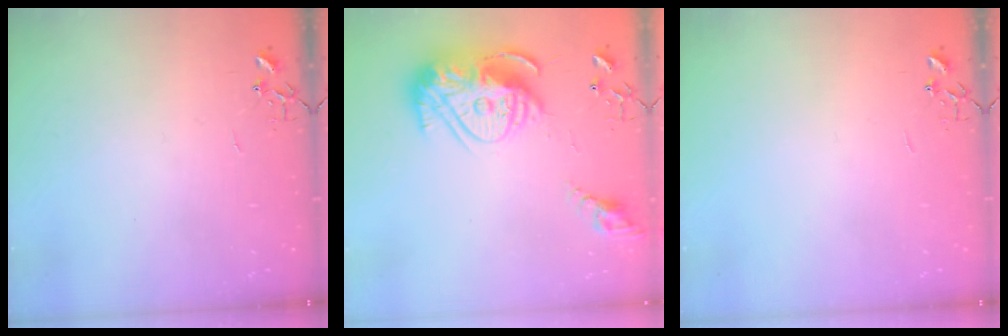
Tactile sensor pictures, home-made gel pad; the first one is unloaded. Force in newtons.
{"total": 17.6, "press": 17.5, "slide": 1.6}
{"total": 0.0}